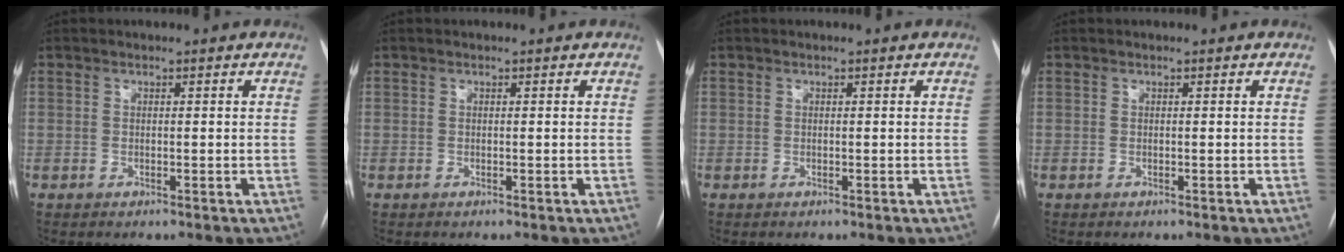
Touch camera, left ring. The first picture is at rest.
{"total": 0.0}
{"total": 0.0}
{"total": 0.0}